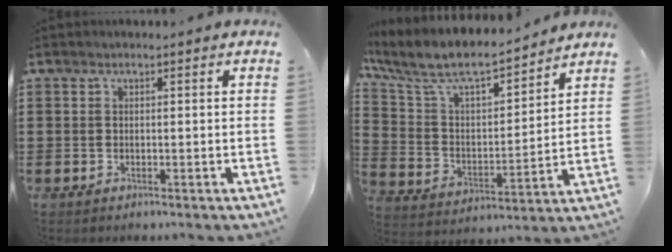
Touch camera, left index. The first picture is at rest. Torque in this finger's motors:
{"motor_torque": [1.99, -0.15, 0.57, 0.21]}